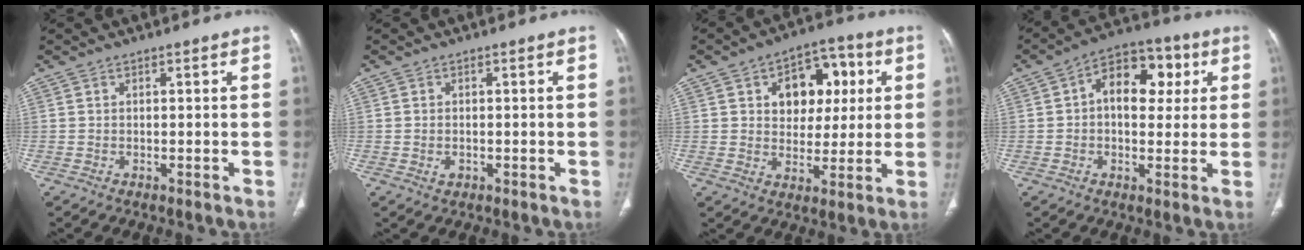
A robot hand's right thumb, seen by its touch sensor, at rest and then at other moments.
{"total": 1.5, "force": [-0.3, 1.1, 0.9], "torque": [-0.015, 0.004, -0.002]}
{"total": 12.9, "force": [3.5, 9.1, 8.4], "torque": [-0.066, 0.007, 0.053]}
{"total": 12.1, "force": [2.5, 7.9, 8.8], "torque": [-0.087, 0.019, 0.028]}